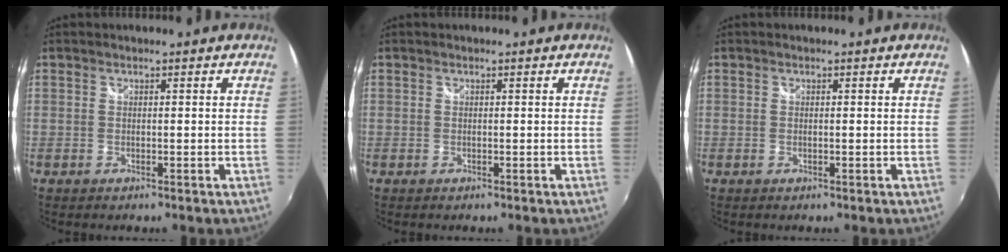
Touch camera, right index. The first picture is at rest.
{"total": 0.0}
{"total": 0.0}